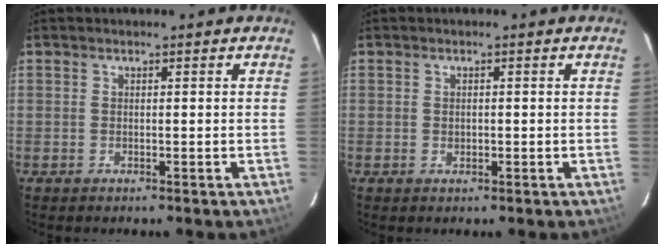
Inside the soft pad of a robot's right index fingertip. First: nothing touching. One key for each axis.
{"total": 1.0, "fx": -0.1, "fy": 0.9, "fz": 0.4, "tx": -0.007, "ty": 0.000, "tz": -0.001}